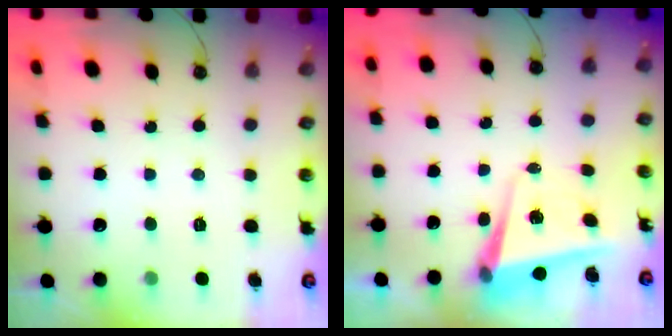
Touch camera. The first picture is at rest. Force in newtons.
{"total": 4.9, "press": 4.8, "slide": 1.2}